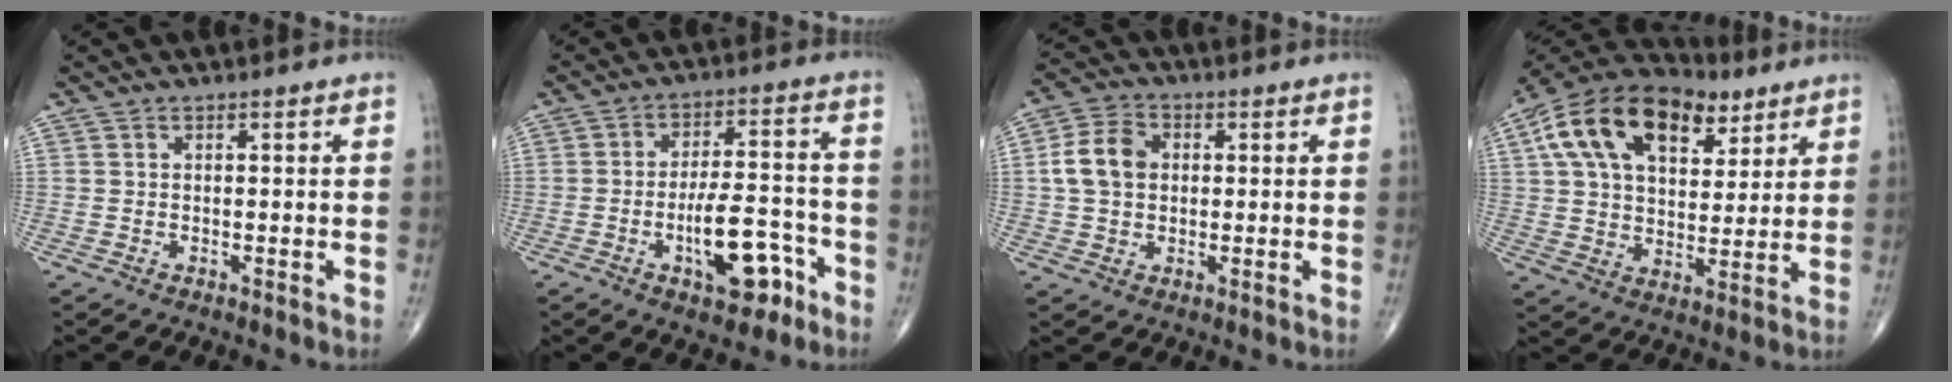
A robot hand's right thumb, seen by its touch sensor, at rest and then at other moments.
{"total": 11.9, "force": [-5.1, 5.2, 9.4], "torque": [-0.132, 0.040, -0.073]}
{"total": 8.1, "force": [0.8, 6.1, 5.3], "torque": [-0.090, 0.014, 0.010]}
{"total": 21.8, "force": [10.0, 12.7, 14.7], "torque": [-0.240, 0.004, 0.169]}